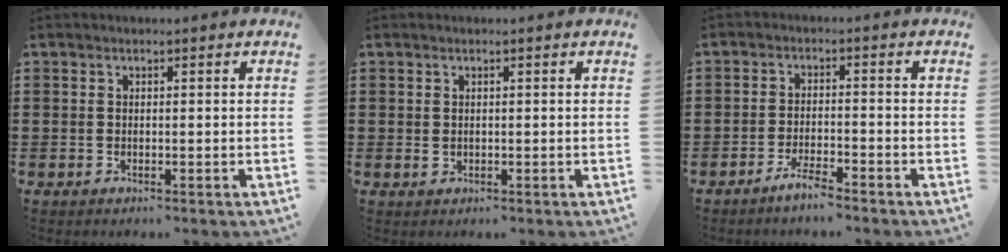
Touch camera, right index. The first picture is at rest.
{"total": 0.7, "force": [0.2, 0.5, 0.4], "torque": [-0.009, 0.003, 0.003]}
{"total": 3.0, "force": [-2.6, 0.3, 1.5], "torque": [-0.034, 0.004, -0.051]}